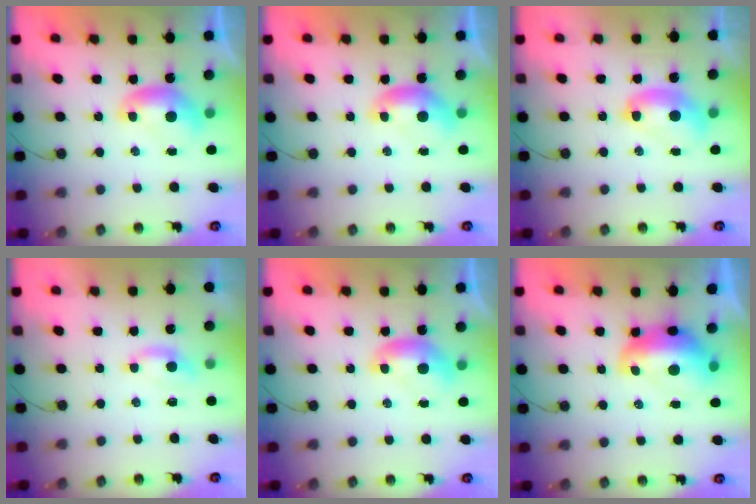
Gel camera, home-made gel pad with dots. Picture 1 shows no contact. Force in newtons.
{"total": 0.0}
{"total": 2.7, "press": 2.7, "slide": 0.2}
{"total": 1.6, "press": 1.5, "slide": 0.4}
{"total": 0.0}
{"total": 3.9, "press": 3.8, "slide": 0.8}